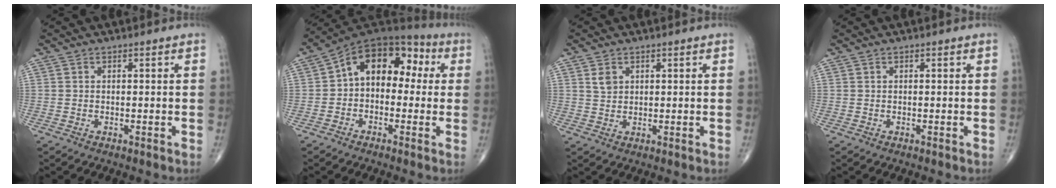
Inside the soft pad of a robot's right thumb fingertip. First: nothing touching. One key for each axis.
{"total": 13.8, "fx": 1.4, "fy": 9.2, "fz": 10.1, "tx": -0.107, "ty": 0.052, "tz": 0.004}
{"total": 2.3, "fx": 1.1, "fy": 1.6, "fz": 1.2, "tx": -0.017, "ty": -0.005, "tz": 0.024}
{"total": 0.0}